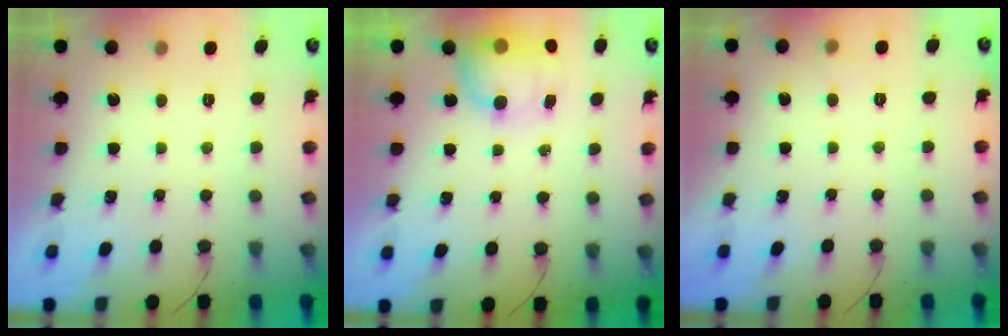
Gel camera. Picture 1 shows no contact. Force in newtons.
{"total": 11.9, "press": 9.3, "slide": 7.4}
{"total": 3.4, "press": 3.2, "slide": 1.2}